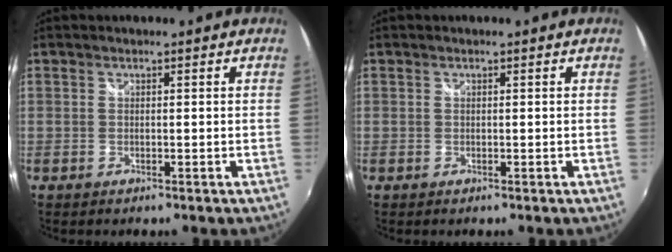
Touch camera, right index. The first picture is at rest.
{"total": 0.0}